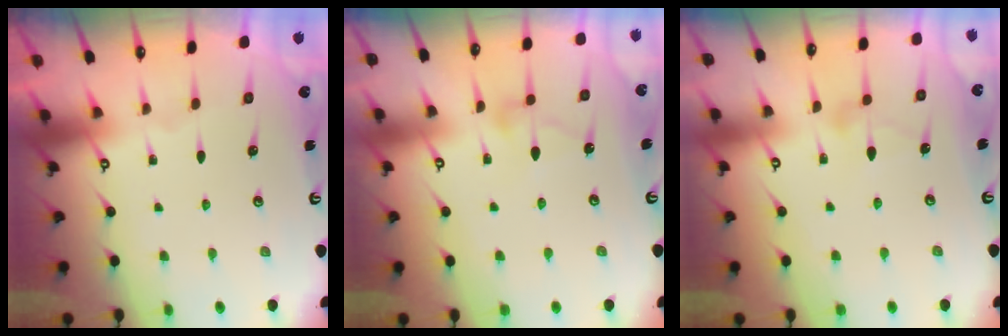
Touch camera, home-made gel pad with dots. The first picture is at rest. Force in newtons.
{"total": 4.5, "press": 4.5, "slide": 0.3}
{"total": 6.4, "press": 6.4, "slide": 0.2}